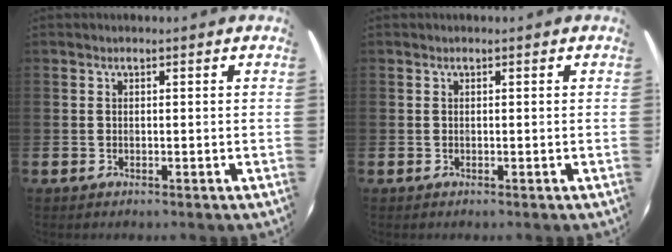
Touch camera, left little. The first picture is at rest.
{"total": 0.0}